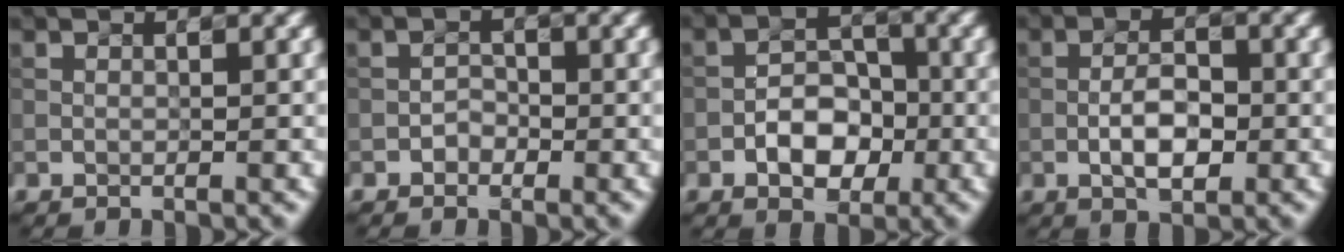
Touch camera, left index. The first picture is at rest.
{"total": 0.9, "force": [-0.7, 0.5, -0.2], "torque": [0.005, 0.004, -0.005]}
{"total": 3.5, "force": [-1.7, 2.3, 2.1], "torque": [-0.028, 0.009, -0.020]}
{"total": 3.1, "force": [-1.0, 1.3, 2.6], "torque": [-0.048, 0.003, -0.013]}